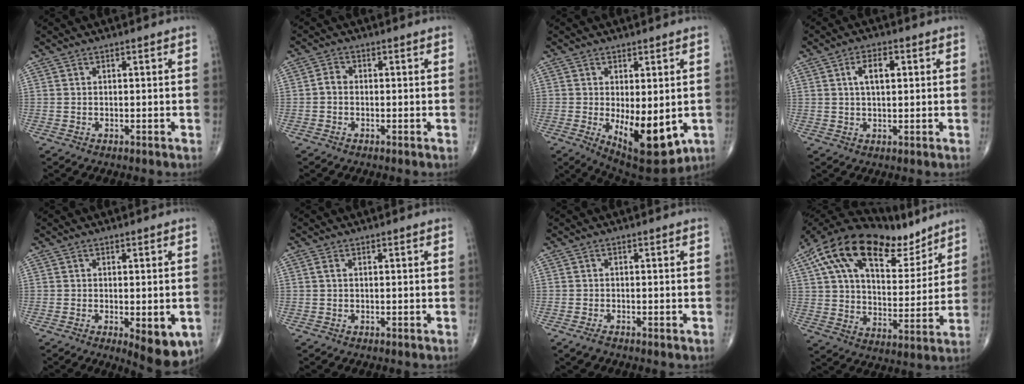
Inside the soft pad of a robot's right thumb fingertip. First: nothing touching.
{"total": 1.9, "force": [-0.4, 1.5, 1.1], "torque": [-0.015, 0.006, -0.015]}
{"total": 13.1, "force": [-2.7, 5.8, 11.5], "torque": [-0.155, -0.023, -0.020]}
{"total": 4.8, "force": [1.2, 2.4, 3.9], "torque": [-0.065, 0.002, 0.018]}
{"total": 8.4, "force": [-2.8, 3.2, 7.2], "torque": [-0.083, -0.012, -0.033]}
{"total": 0.8, "force": [0.1, 0.4, 0.7], "torque": [-0.019, 0.003, 0.000]}
{"total": 1.7, "force": [-1.2, 0.6, 1.0], "torque": [-0.022, -0.003, -0.025]}
{"total": 23.5, "force": [14.3, 11.1, 14.9], "torque": [-0.234, -0.020, 0.248]}